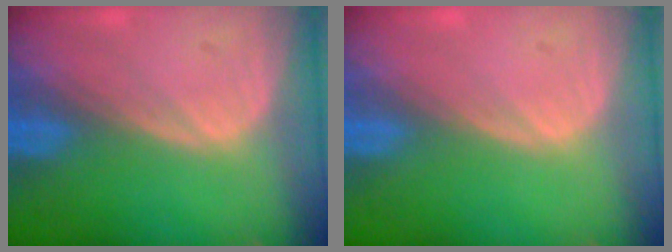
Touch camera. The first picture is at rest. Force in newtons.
{"total": 0.0}